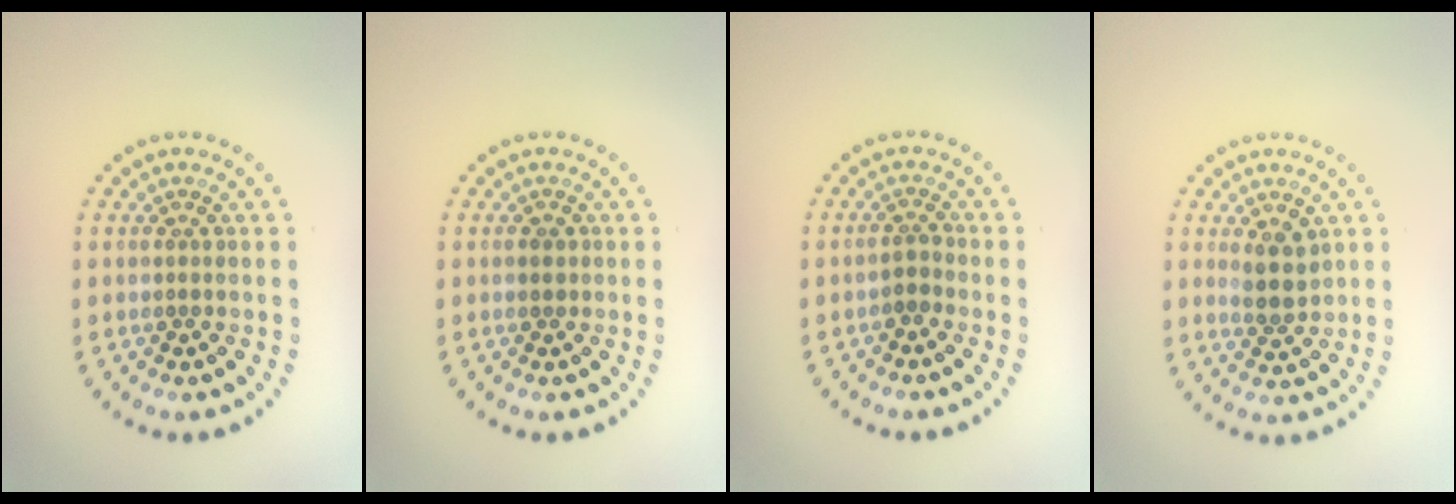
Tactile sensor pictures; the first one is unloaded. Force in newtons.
{"total": 1.0, "press": 0.9, "slide": 0.4}
{"total": 1.3, "press": 0.9, "slide": 0.9}
{"total": 2.4, "press": 2.3, "slide": 0.9}